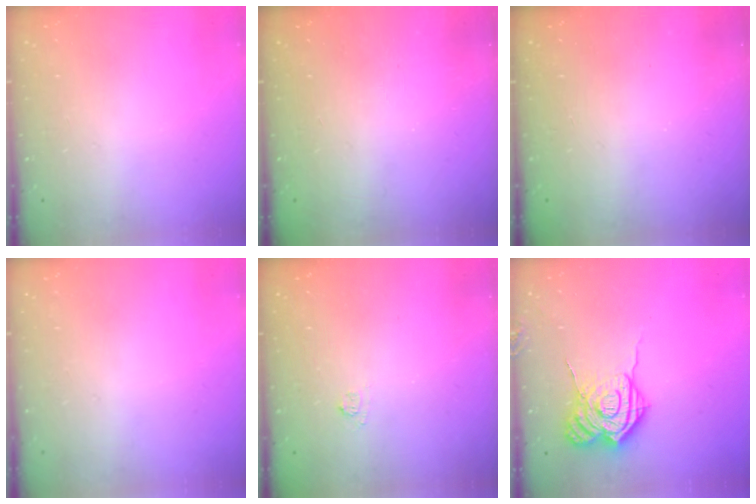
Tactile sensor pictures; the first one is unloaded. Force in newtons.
{"total": 2.5, "press": 2.3, "slide": 0.8}
{"total": 2.4, "press": 2.3, "slide": 0.8}
{"total": 0.0}
{"total": 2.2, "press": 2.1, "slide": 0.9}
{"total": 15.2, "press": 15.1, "slide": 1.6}